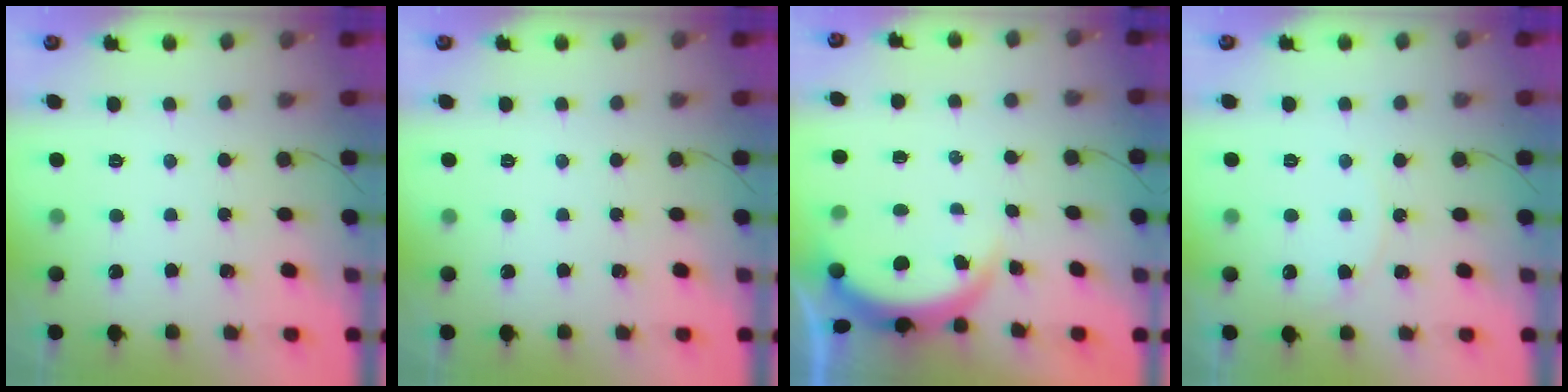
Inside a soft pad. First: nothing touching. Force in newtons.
{"total": 0.0}
{"total": 4.0, "press": 3.7, "slide": 1.5}
{"total": 3.9, "press": 3.9, "slide": 0.3}